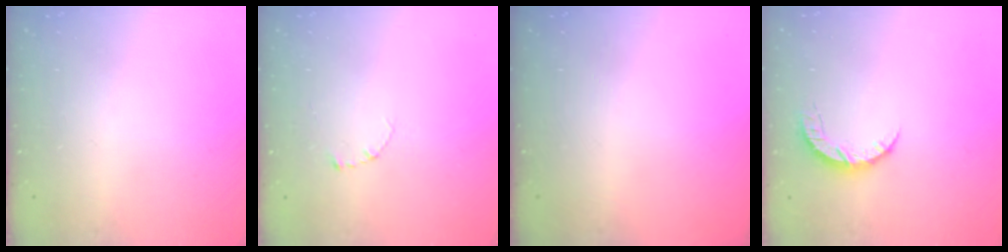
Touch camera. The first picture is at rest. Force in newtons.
{"total": 2.7, "press": 2.7, "slide": 0.3}
{"total": 0.0}
{"total": 6.5, "press": 6.5, "slide": 0.6}